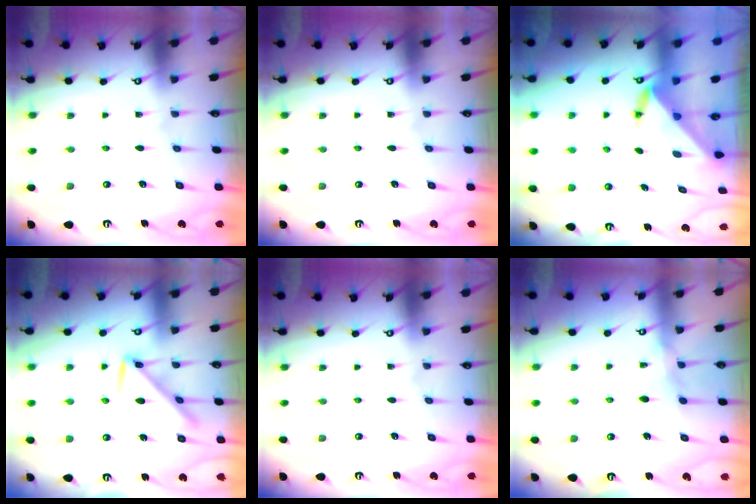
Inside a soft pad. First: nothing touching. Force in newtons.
{"total": 0.0}
{"total": 3.5, "press": 3.4, "slide": 0.4}
{"total": 9.3, "press": 9.2, "slide": 0.5}
{"total": 0.0}
{"total": 8.6, "press": 8.6, "slide": 0.8}